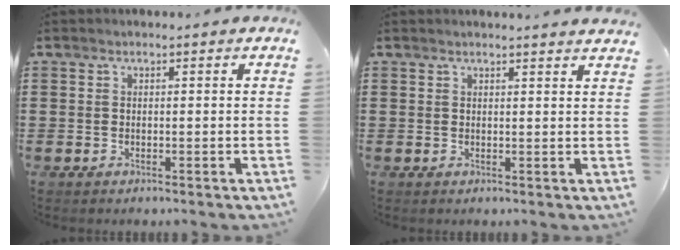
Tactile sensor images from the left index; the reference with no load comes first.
{"total": 1.5, "force": [1.4, -0.2, 0.5], "torque": [-0.011, -0.001, 0.027]}